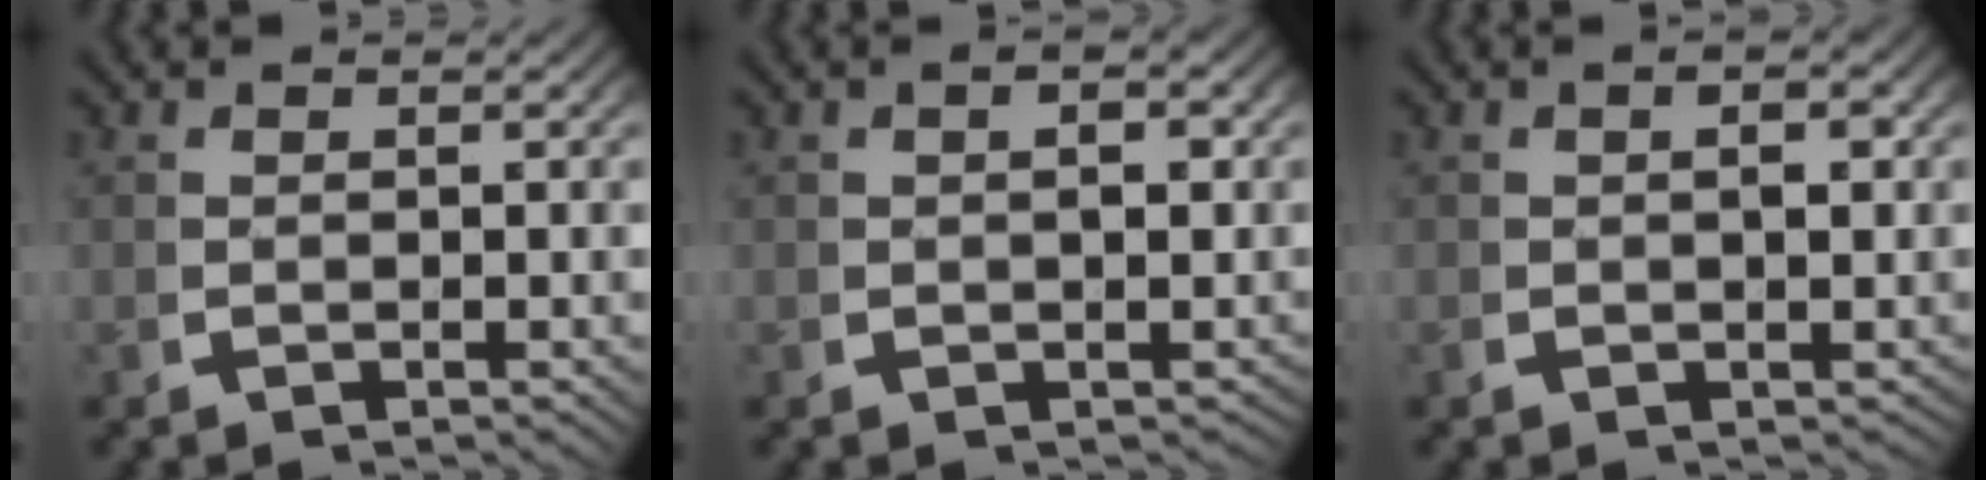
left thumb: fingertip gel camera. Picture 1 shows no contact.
{"total": 1.7, "force": [-0.1, 1.2, 1.2], "torque": [-0.018, -0.001, 0.000]}
{"total": 1.7, "force": [0.0, 1.1, 1.4], "torque": [-0.023, -0.002, 0.001]}